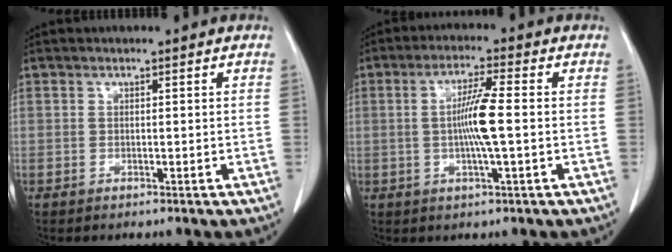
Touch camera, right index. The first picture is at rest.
{"total": 6.5, "force": [-0.3, -0.2, 6.5], "torque": [-0.124, -0.003, -0.009]}